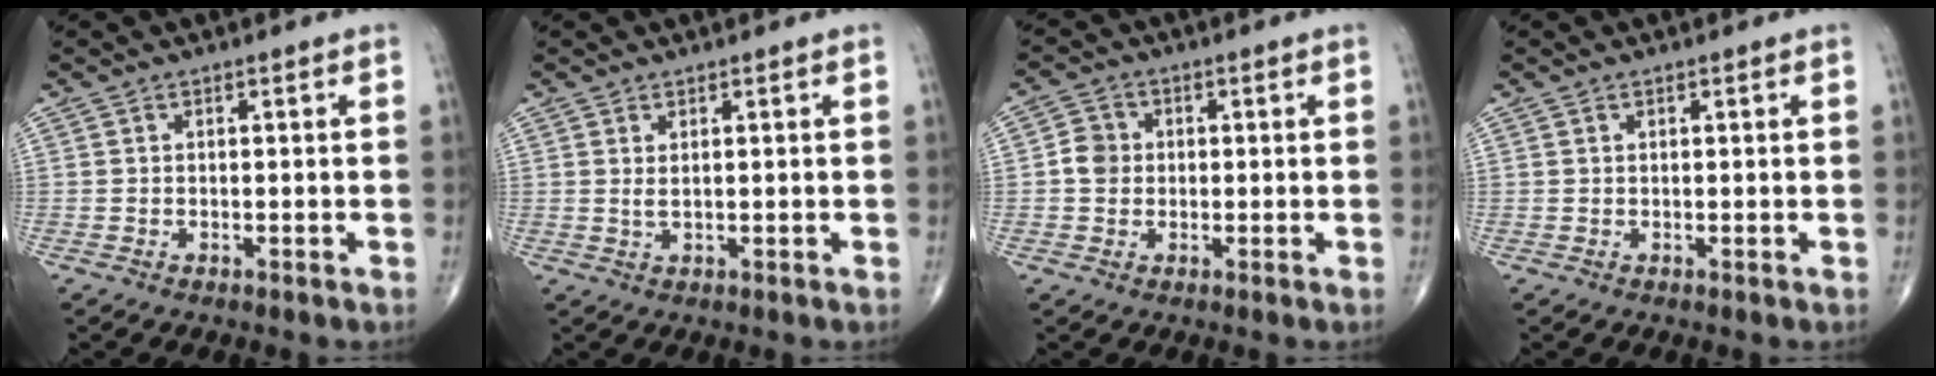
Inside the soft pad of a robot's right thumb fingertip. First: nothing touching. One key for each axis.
{"total": 1.4, "fx": 0.4, "fy": 0.4, "fz": 1.2, "tx": -0.026, "ty": -0.002, "tz": 0.012}
{"total": 3.9, "fx": -0.1, "fy": 3.5, "fz": 1.7, "tx": -0.016, "ty": 0.007, "tz": -0.008}
{"total": 0.0}